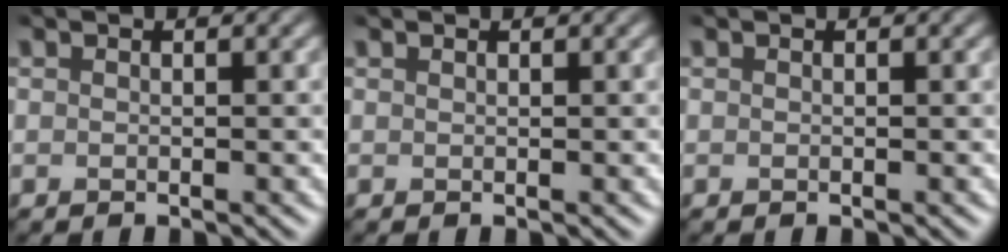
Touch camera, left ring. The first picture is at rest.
{"total": 0.0}
{"total": 0.0}